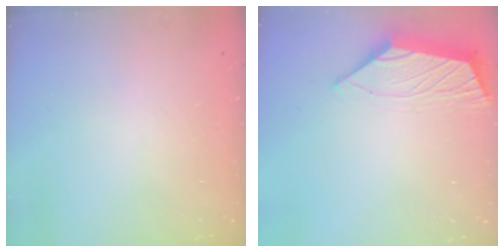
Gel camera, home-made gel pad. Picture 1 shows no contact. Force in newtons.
{"total": 4.3, "press": 4.2, "slide": 0.7}